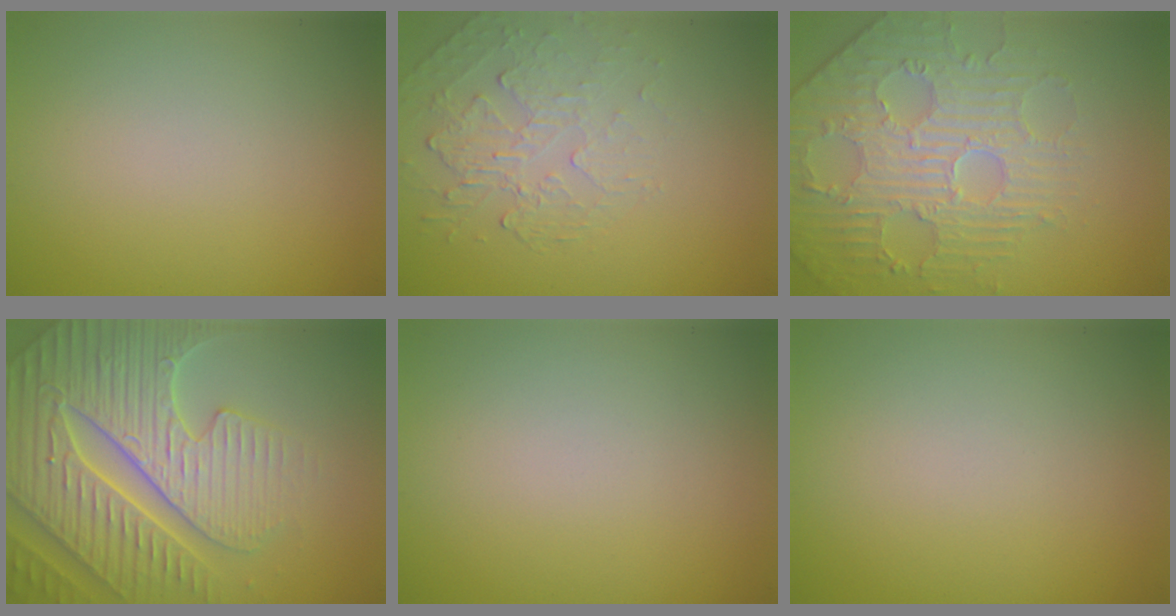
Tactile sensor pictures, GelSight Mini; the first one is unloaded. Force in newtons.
{"total": 2.2, "press": 1.1, "slide": 1.9}
{"total": 4.4, "press": 4.3, "slide": 1.2}
{"total": 7.6, "press": 7.4, "slide": 1.8}
{"total": 0.0}
{"total": 0.0}